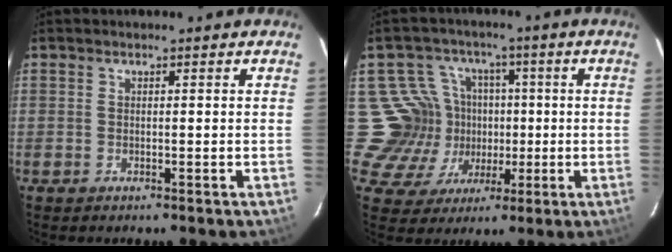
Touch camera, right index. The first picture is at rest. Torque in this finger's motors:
{"motor_torque": [0.02, 0.13, -0.07, -0.08]}